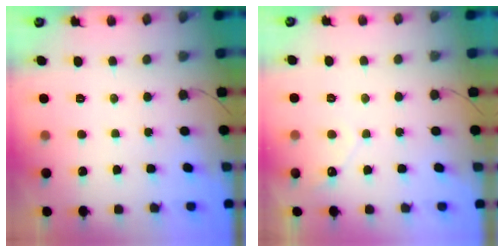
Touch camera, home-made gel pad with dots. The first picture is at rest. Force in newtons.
{"total": 2.8, "press": 2.8, "slide": 0.2}